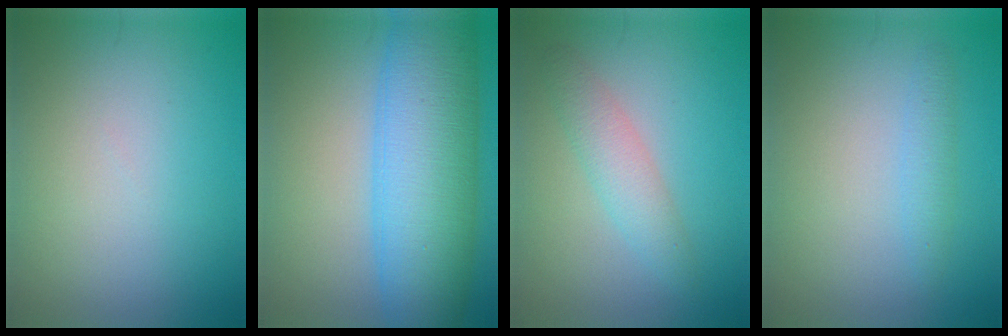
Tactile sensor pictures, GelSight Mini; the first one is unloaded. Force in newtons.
{"total": 11.6, "press": 11.6, "slide": 0.1}
{"total": 2.8, "press": 2.8, "slide": 0.0}
{"total": 1.5, "press": 1.5, "slide": 0.1}